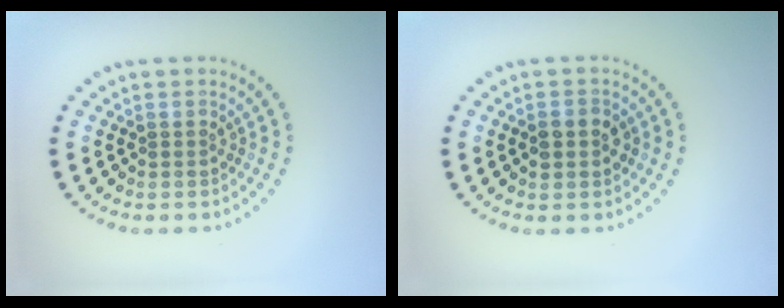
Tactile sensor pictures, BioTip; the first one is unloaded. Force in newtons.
{"total": 1.9, "press": 1.9, "slide": 0.0}